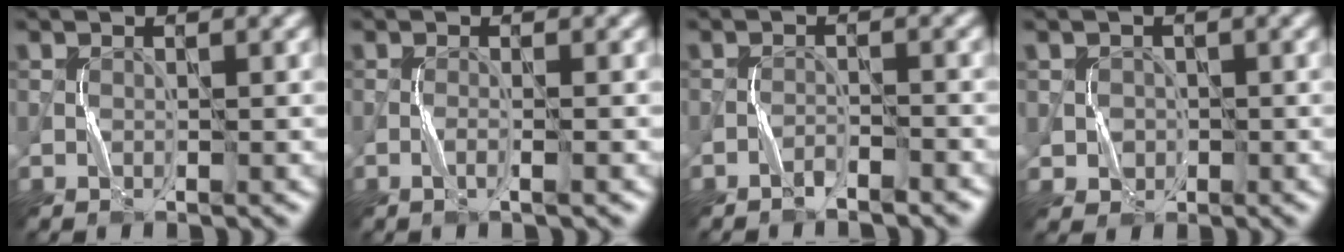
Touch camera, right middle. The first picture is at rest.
{"total": 0.8, "force": [-0.4, -0.3, 0.7], "torque": [-0.017, 0.001, -0.008]}
{"total": 1.4, "force": [-1.4, 0.0, 0.4], "torque": [-0.008, 0.007, -0.024]}
{"total": 1.7, "force": [0.1, 1.7, 0.0], "torque": [0.005, -0.003, 0.006]}